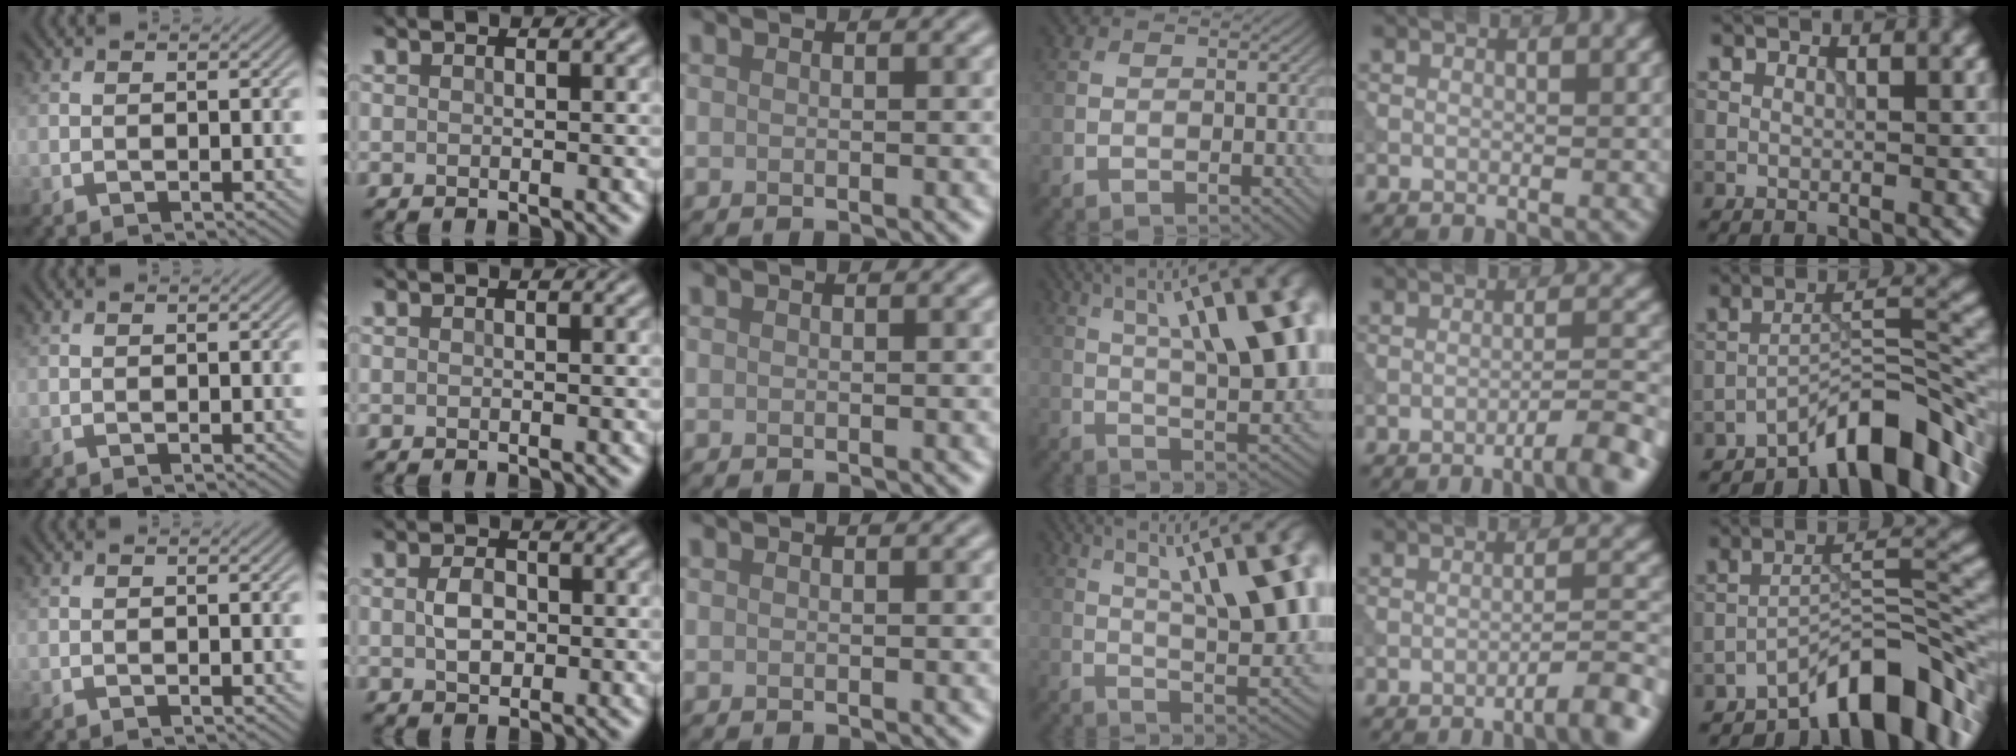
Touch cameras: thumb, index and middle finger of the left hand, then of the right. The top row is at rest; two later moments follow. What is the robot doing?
{"motion": "dispense", "object": "syringe"}